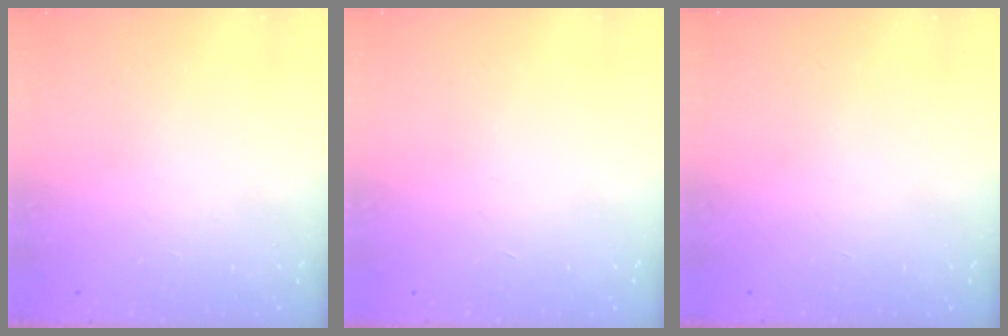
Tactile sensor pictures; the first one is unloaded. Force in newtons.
{"total": 0.0}
{"total": 0.0}